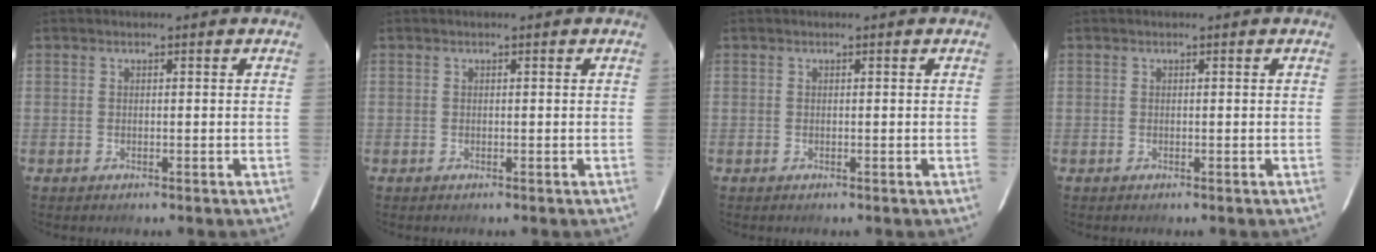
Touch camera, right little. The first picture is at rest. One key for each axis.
{"total": 0.0}
{"total": 0.0}
{"total": 0.0}